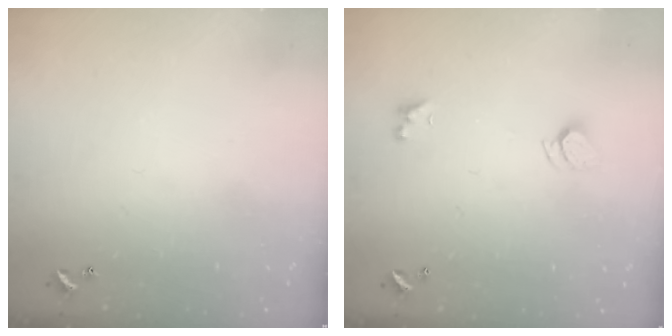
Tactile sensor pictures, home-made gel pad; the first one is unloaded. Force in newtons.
{"total": 2.0, "press": 1.9, "slide": 0.5}